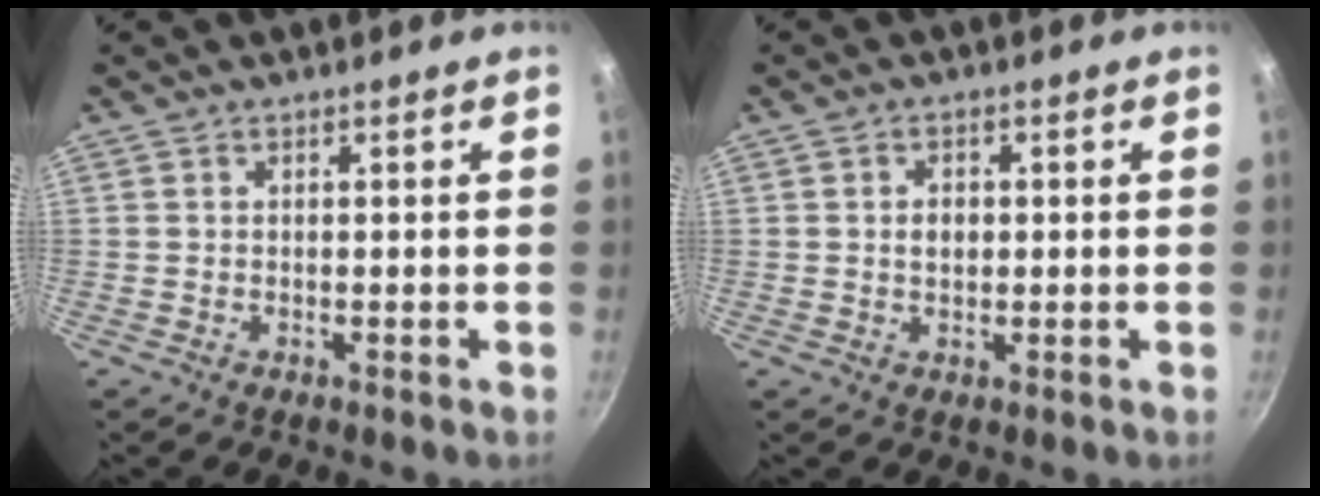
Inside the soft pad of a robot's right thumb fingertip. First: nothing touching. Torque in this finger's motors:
{"motor_torque": [0.21, -0.28, 0.15, 0.18, 0.10]}